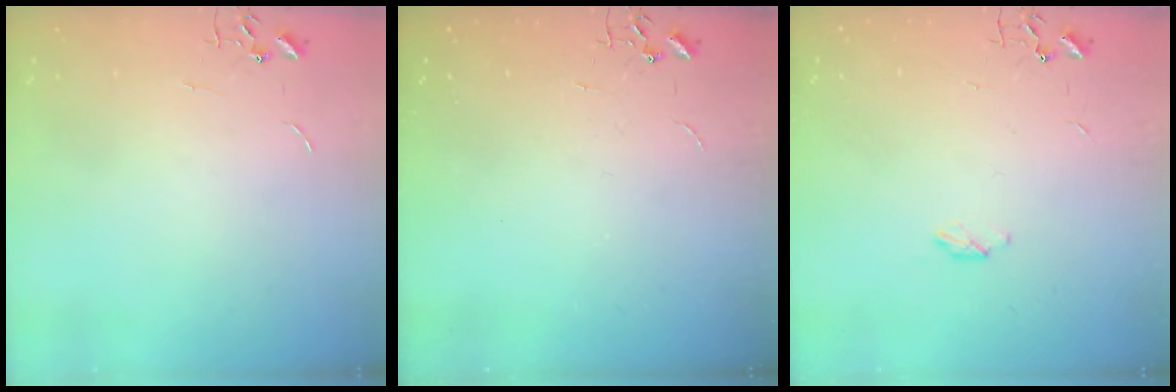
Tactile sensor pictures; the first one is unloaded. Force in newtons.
{"total": 0.0}
{"total": 3.6, "press": 3.6, "slide": 0.6}